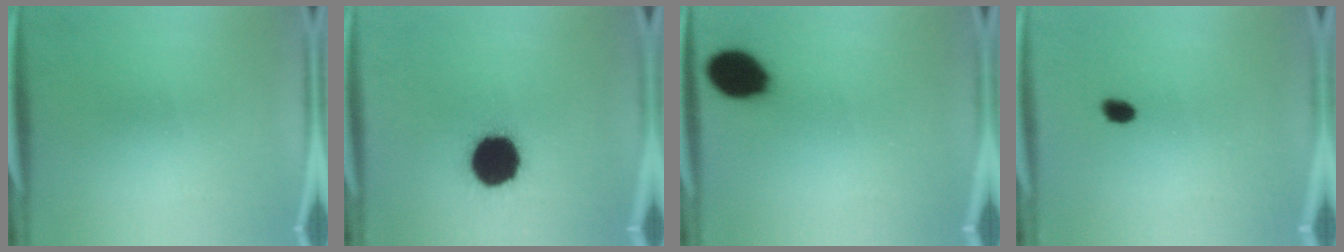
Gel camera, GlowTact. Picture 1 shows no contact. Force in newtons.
{"total": 19.1}
{"total": 11.8}
{"total": 1.8}